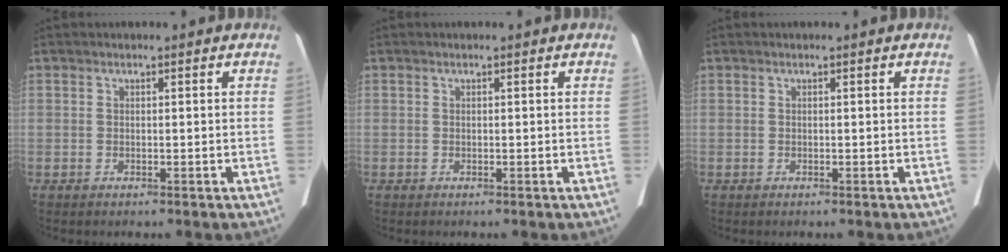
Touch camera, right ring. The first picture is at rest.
{"total": 0.0}
{"total": 0.0}